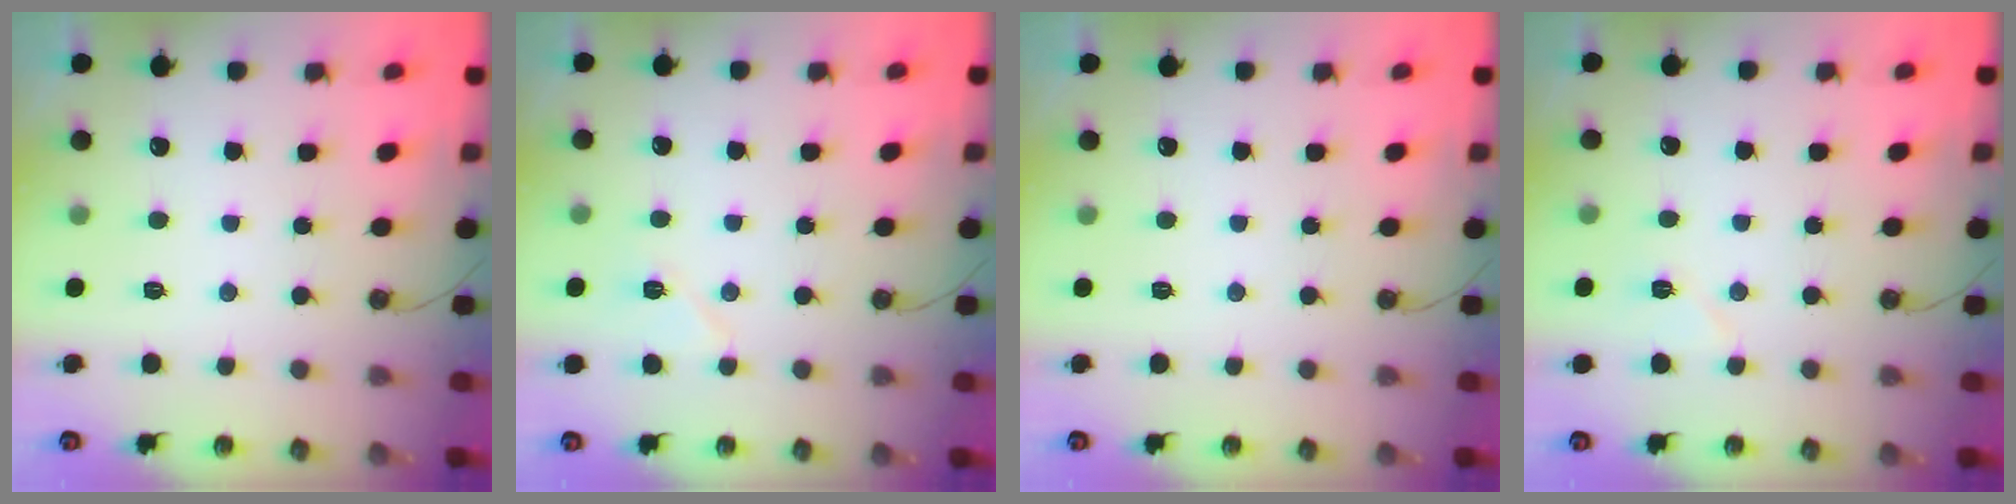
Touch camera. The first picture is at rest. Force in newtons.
{"total": 6.6, "press": 6.4, "slide": 1.7}
{"total": 0.0}
{"total": 5.9, "press": 5.4, "slide": 2.4}